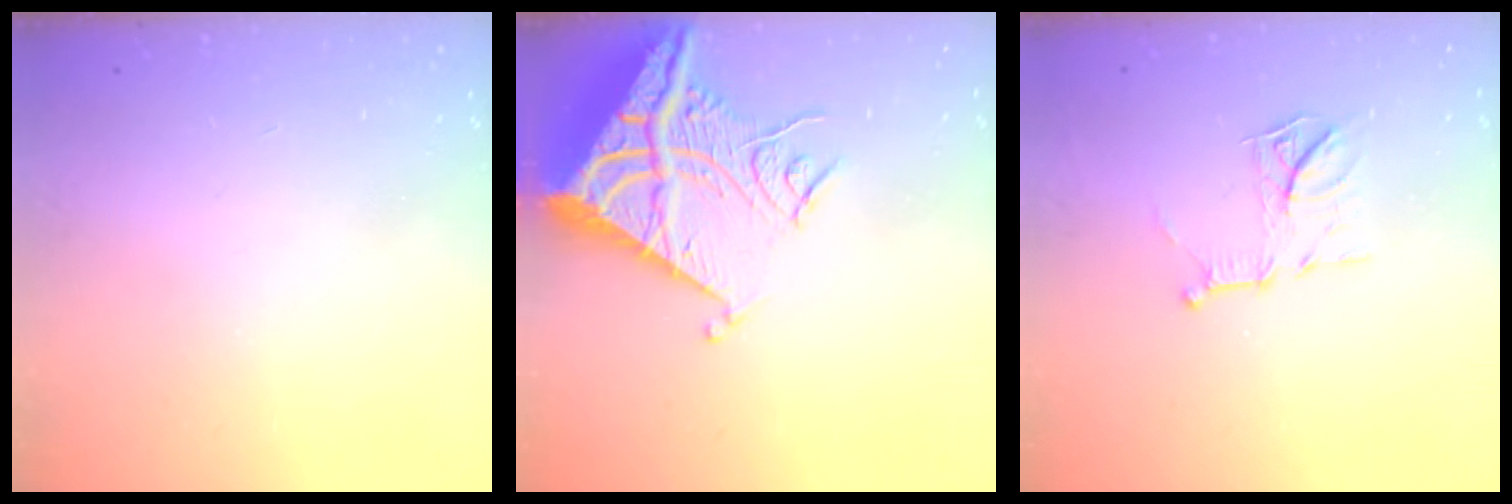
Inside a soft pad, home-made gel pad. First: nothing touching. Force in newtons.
{"total": 16.7, "press": 16.6, "slide": 1.8}
{"total": 10.6, "press": 10.6, "slide": 0.8}